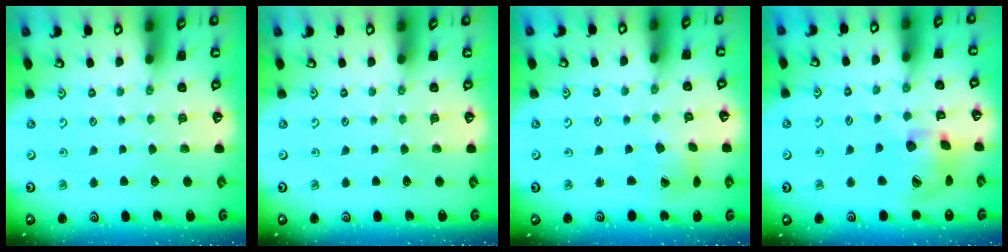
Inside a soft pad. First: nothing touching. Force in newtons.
{"total": 0.0}
{"total": 3.7, "press": 3.6, "slide": 0.5}
{"total": 14.2, "press": 14.1, "slide": 1.1}